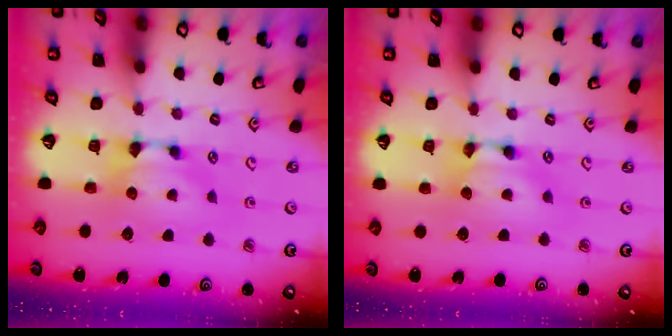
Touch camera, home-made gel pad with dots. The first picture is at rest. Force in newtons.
{"total": 1.6, "press": 1.6, "slide": 0.2}